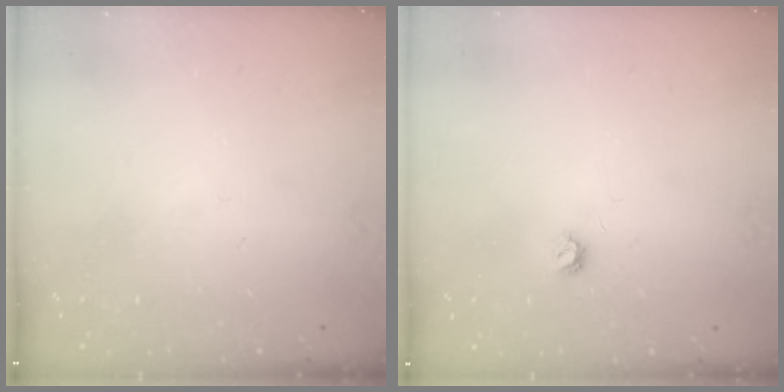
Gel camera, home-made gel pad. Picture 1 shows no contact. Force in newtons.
{"total": 4.0, "press": 4.0, "slide": 0.6}